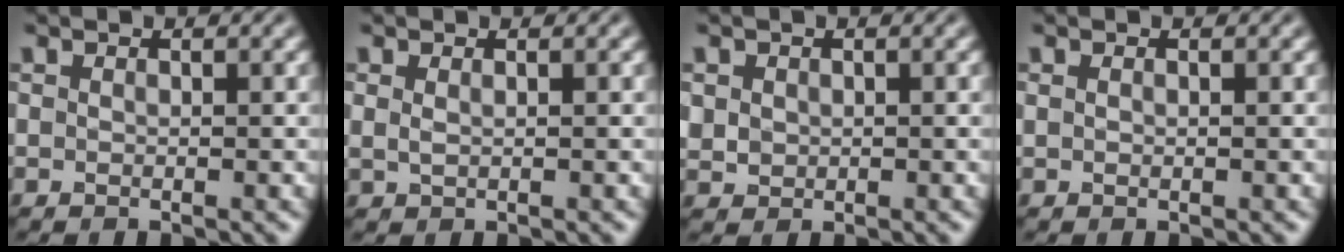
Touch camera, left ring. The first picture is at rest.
{"total": 0.8, "force": [0.3, 0.3, 0.6], "torque": [-0.016, -0.002, 0.008]}
{"total": 1.4, "force": [0.3, 1.3, 0.4], "torque": [-0.007, -0.005, 0.009]}
{"total": 0.5, "force": [0.2, 0.2, 0.4], "torque": [-0.009, -0.001, 0.004]}